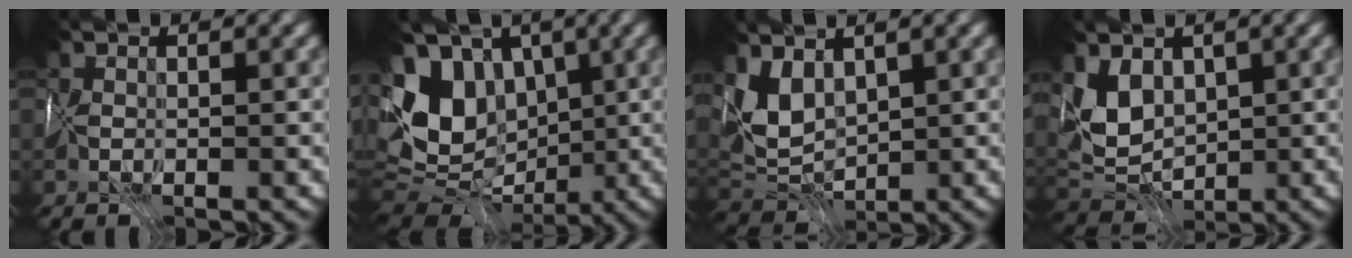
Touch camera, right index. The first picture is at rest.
{"total": 9.2, "force": [1.4, 7.0, 5.7], "torque": [-0.120, 0.007, 0.015]}
{"total": 3.1, "force": [2.2, 1.5, 1.5], "torque": [-0.038, -0.002, 0.045]}
{"total": 2.9, "force": [1.8, 1.9, 1.2], "torque": [-0.033, -0.003, 0.038]}